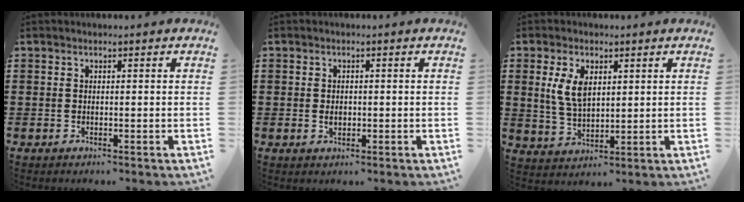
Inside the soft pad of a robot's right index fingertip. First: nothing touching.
{"total": 1.4, "force": [-0.1, 0.9, 1.1], "torque": [-0.023, 0.003, -0.003]}
{"total": 6.2, "force": [1.9, 3.3, 4.9], "torque": [-0.112, 0.005, 0.031]}